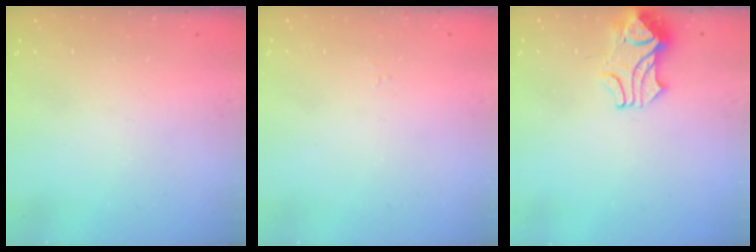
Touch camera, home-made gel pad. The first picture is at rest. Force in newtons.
{"total": 1.1, "press": 1.1, "slide": 0.2}
{"total": 2.1, "press": 2.0, "slide": 0.8}